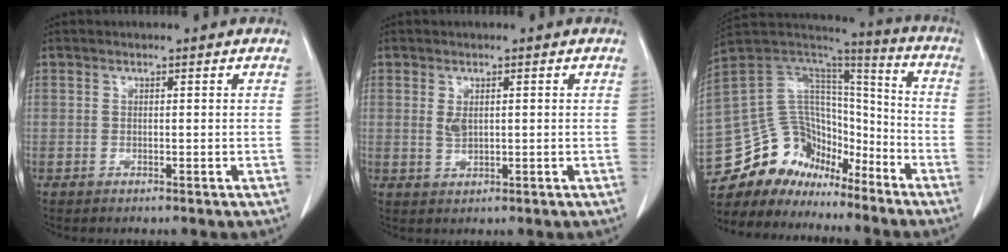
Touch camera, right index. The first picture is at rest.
{"total": 1.9, "force": [0.6, 0.9, 1.6], "torque": [-0.029, 0.000, 0.018]}
{"total": 16.6, "force": [-13.5, 8.6, 4.4], "torque": [-0.083, 0.079, -0.238]}